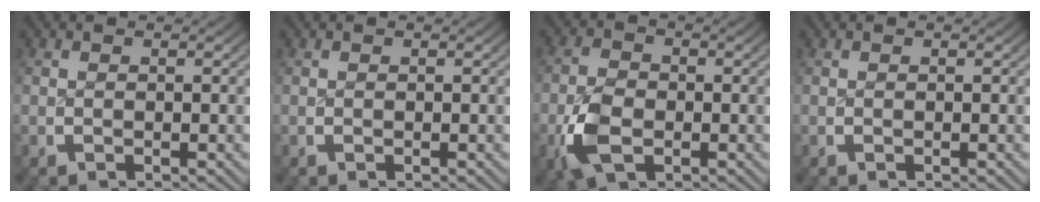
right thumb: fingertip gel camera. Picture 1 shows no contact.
{"total": 0.0}
{"total": 5.1, "force": [-1.6, 3.5, 3.4], "torque": [-0.082, -0.015, -0.025]}
{"total": 1.1, "force": [0.0, -0.8, -0.7], "torque": [0.013, 0.001, 0.002]}